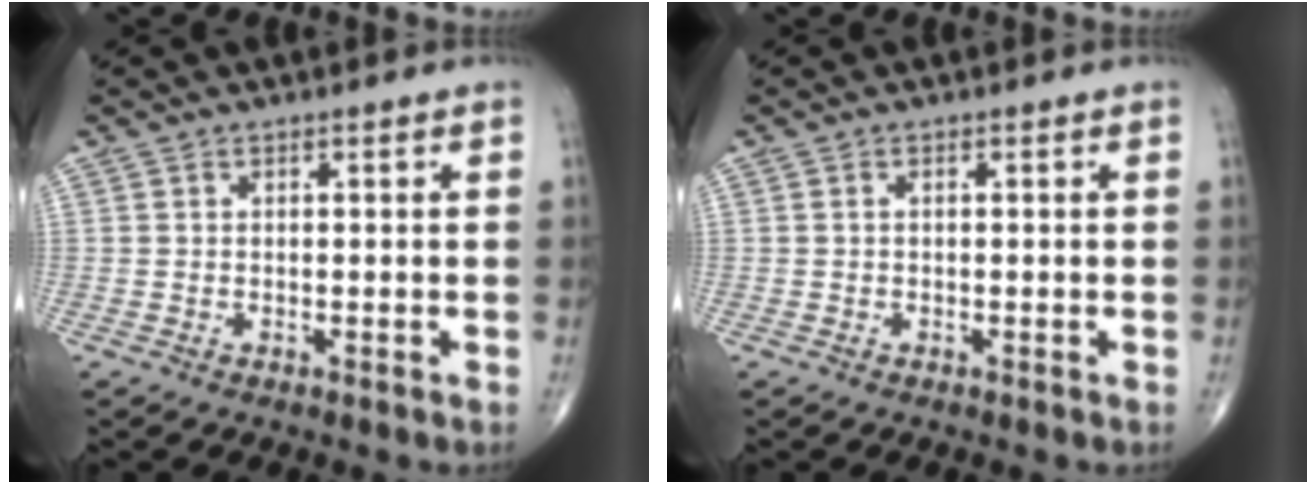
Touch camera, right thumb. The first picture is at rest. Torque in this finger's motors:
{"motor_torque": [-0.26, 0.00, -0.06, -0.06, 0.01]}